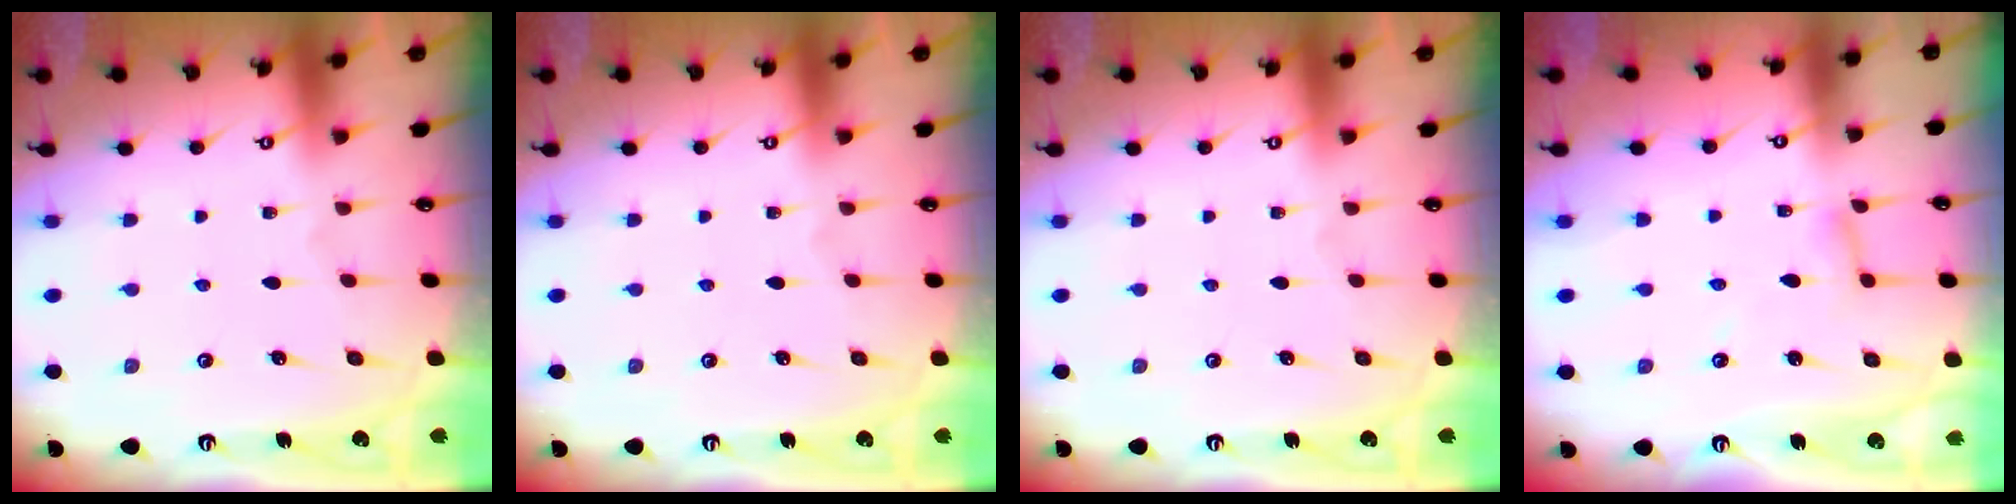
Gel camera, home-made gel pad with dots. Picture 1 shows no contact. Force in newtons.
{"total": 0.0}
{"total": 0.0}
{"total": 2.8, "press": 2.8, "slide": 0.2}